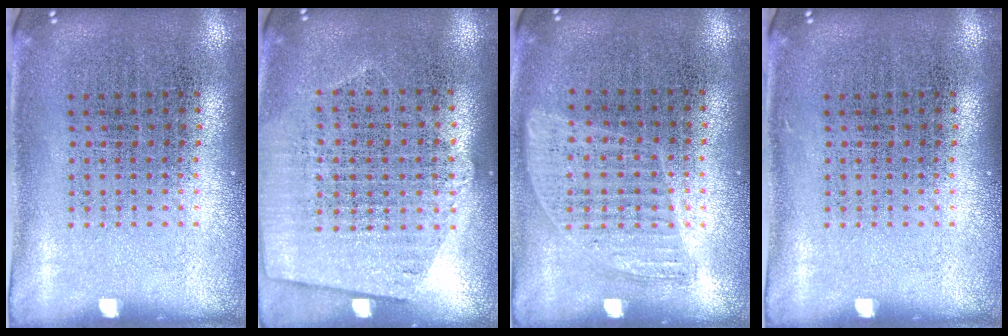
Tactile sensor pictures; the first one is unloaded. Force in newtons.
{"total": 1.2, "press": 1.1, "slide": 0.6}
{"total": 0.8, "press": 0.8, "slide": 0.3}
{"total": 0.0}